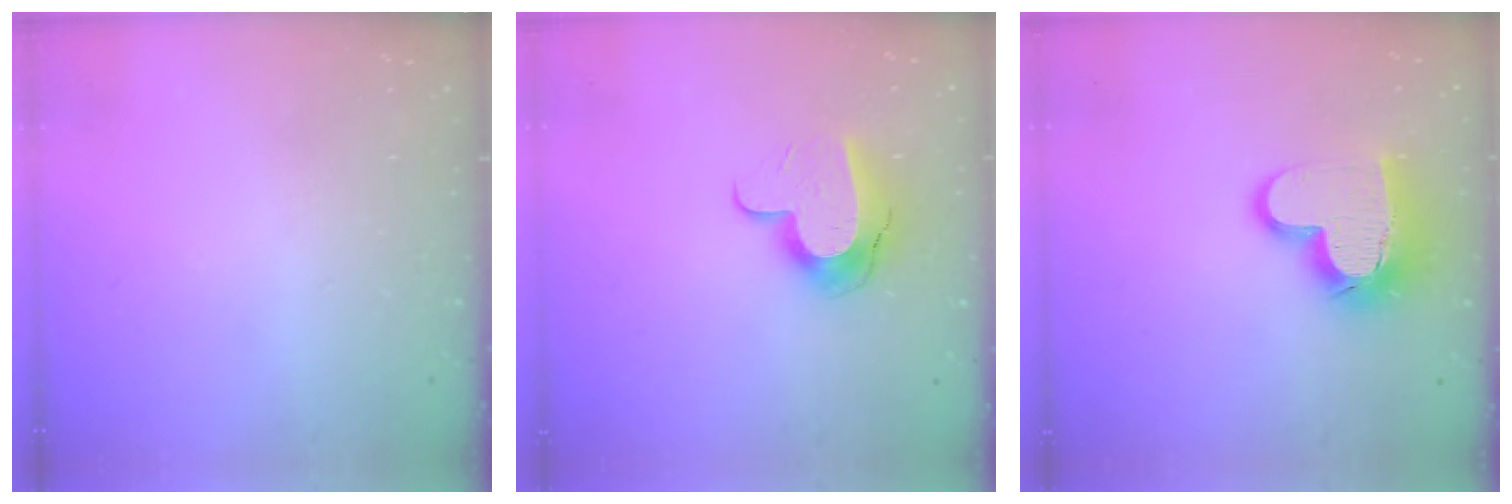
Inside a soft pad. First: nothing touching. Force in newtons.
{"total": 11.1, "press": 11.1, "slide": 0.9}
{"total": 15.3, "press": 15.2, "slide": 1.0}